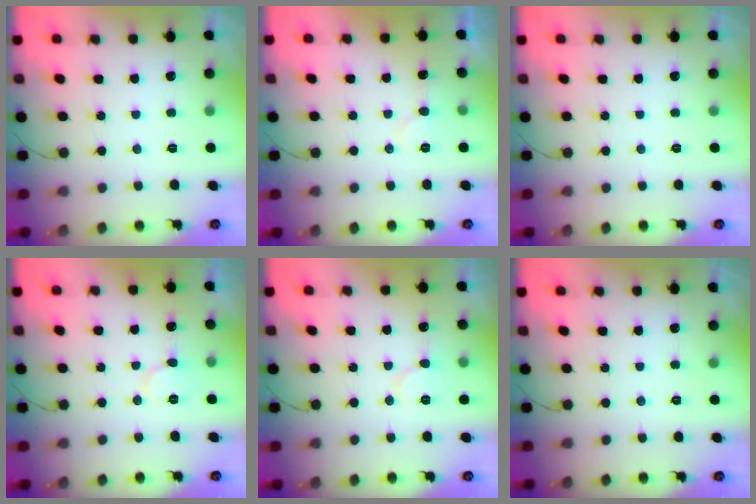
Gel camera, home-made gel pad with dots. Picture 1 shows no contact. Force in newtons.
{"total": 7.2, "press": 7.2, "slide": 0.4}
{"total": 0.0}
{"total": 6.2, "press": 6.2, "slide": 0.1}
{"total": 6.8, "press": 6.8, "slide": 0.7}
{"total": 0.0}